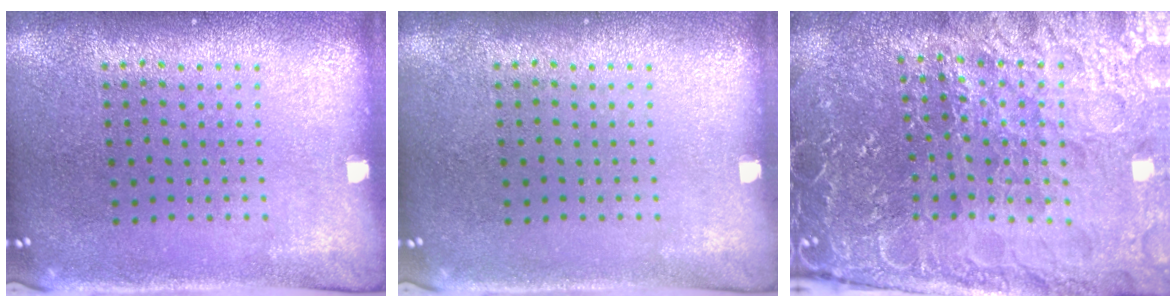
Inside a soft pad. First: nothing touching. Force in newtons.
{"total": 0.0}
{"total": 4.7, "press": 4.5, "slide": 1.2}